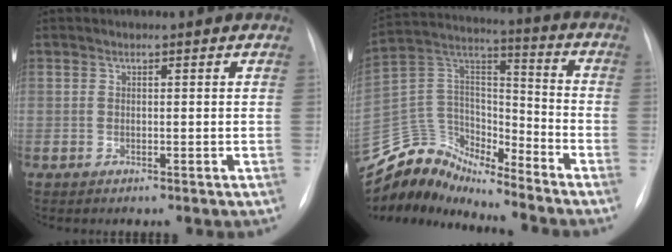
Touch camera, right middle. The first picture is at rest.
{"total": 11.6, "force": [-11.1, 3.4, 0.2], "torque": [-0.010, 0.086, -0.213]}